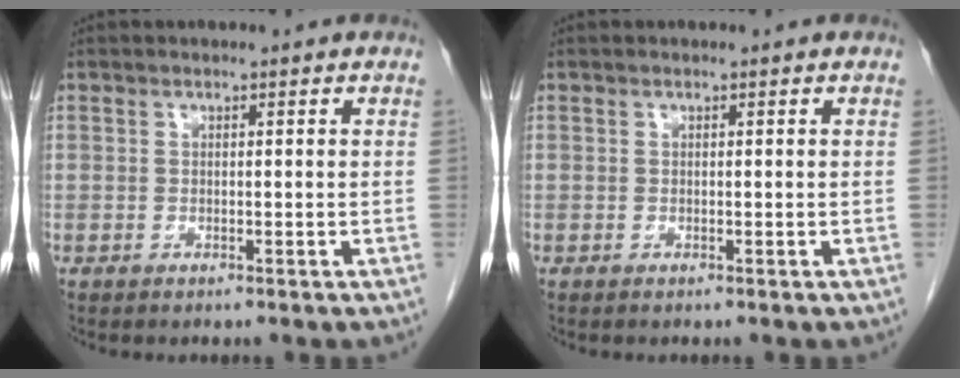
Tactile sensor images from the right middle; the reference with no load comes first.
{"total": 0.0}